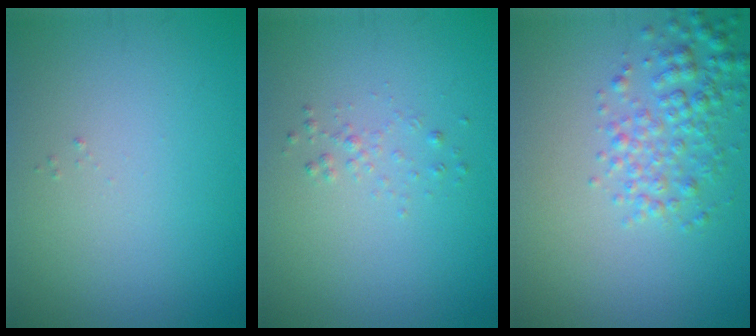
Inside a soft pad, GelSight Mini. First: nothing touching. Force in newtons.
{"total": 0.9, "press": 0.9, "slide": 0.0}
{"total": 3.3, "press": 3.3, "slide": 0.1}